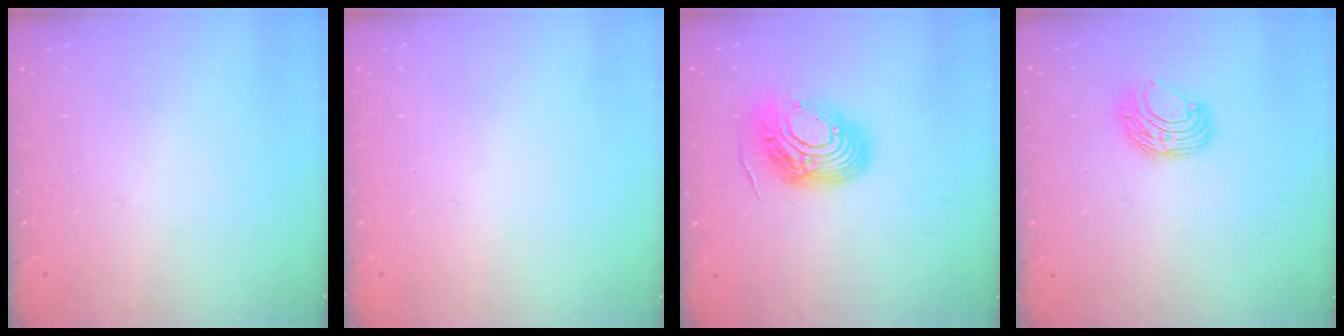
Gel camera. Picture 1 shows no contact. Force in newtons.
{"total": 0.0}
{"total": 15.0, "press": 14.9, "slide": 1.5}
{"total": 8.1, "press": 8.1, "slide": 0.4}